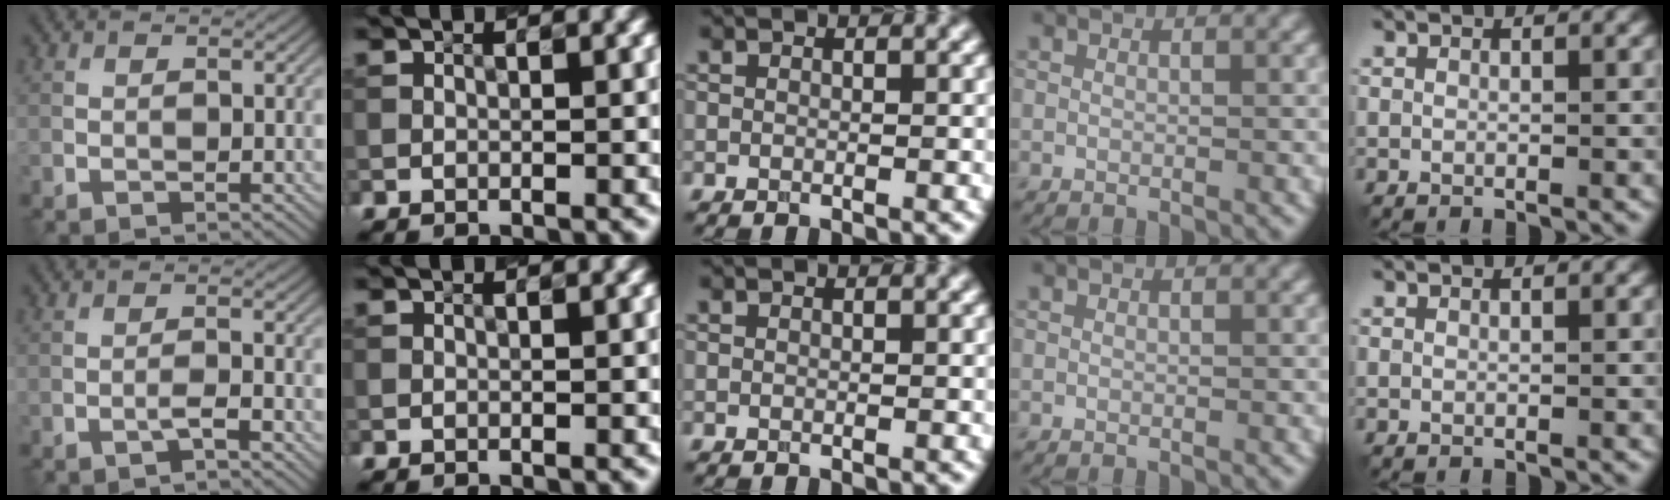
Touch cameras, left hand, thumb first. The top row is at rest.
{"thumb": {"total": 1.7, "force": [-1.0, 0.2, 1.3], "torque": [-0.024, 0.009, -0.022]}}